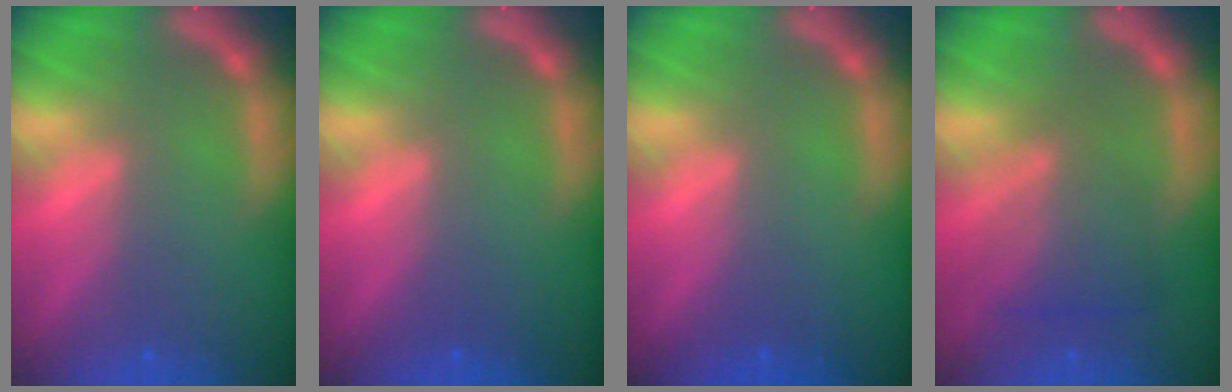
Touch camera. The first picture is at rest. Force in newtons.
{"total": 0.0}
{"total": 0.0}
{"total": 5.1}